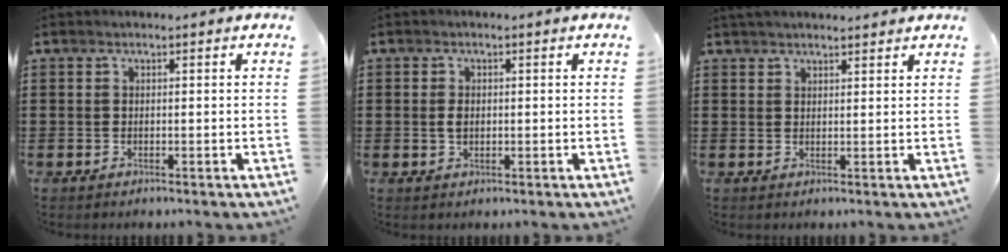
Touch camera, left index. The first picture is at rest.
{"total": 1.6, "force": [0.0, 1.0, 1.3], "torque": [-0.028, 0.004, -0.002]}
{"total": 1.9, "force": [1.8, 0.3, 0.4], "torque": [-0.012, 0.004, 0.036]}